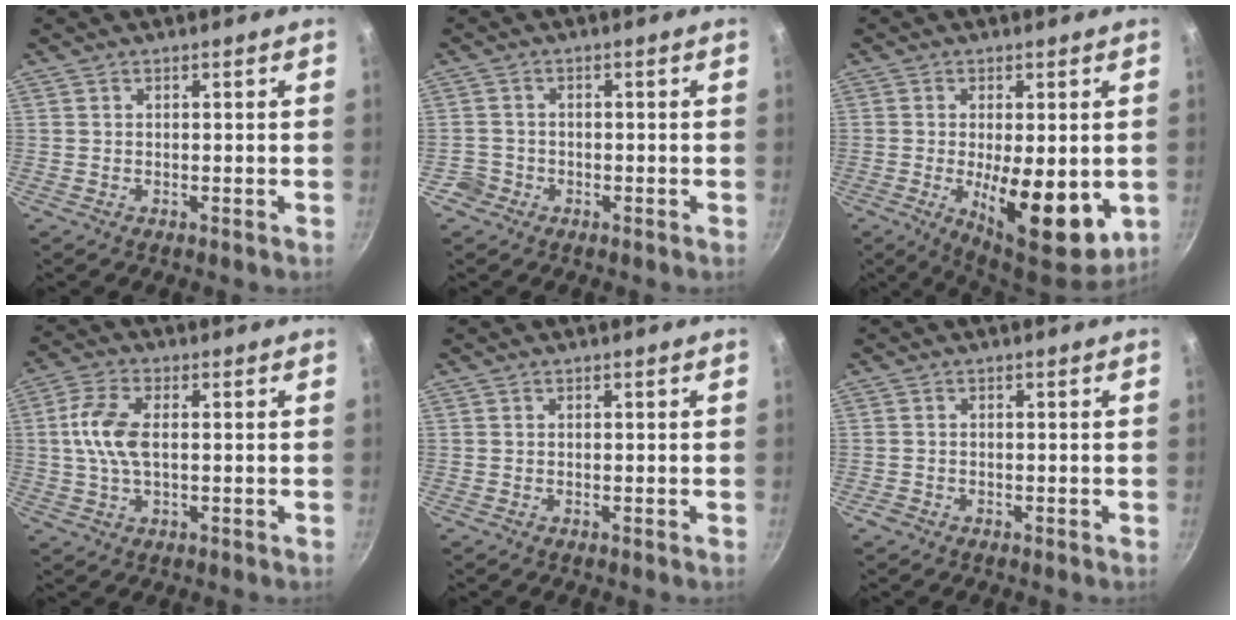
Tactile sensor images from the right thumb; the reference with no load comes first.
{"total": 2.7, "force": [-1.5, 2.2, 0.1], "torque": [0.012, 0.028, -0.025]}
{"total": 14.5, "force": [-2.4, 5.5, 13.2], "torque": [-0.176, -0.010, -0.023]}
{"total": 8.2, "force": [0.5, 4.3, 7.0], "torque": [-0.141, 0.016, 0.004]}
{"total": 0.0}
{"total": 1.1, "force": [-0.7, 0.8, 0.3], "torque": [-0.012, 0.007, -0.011]}